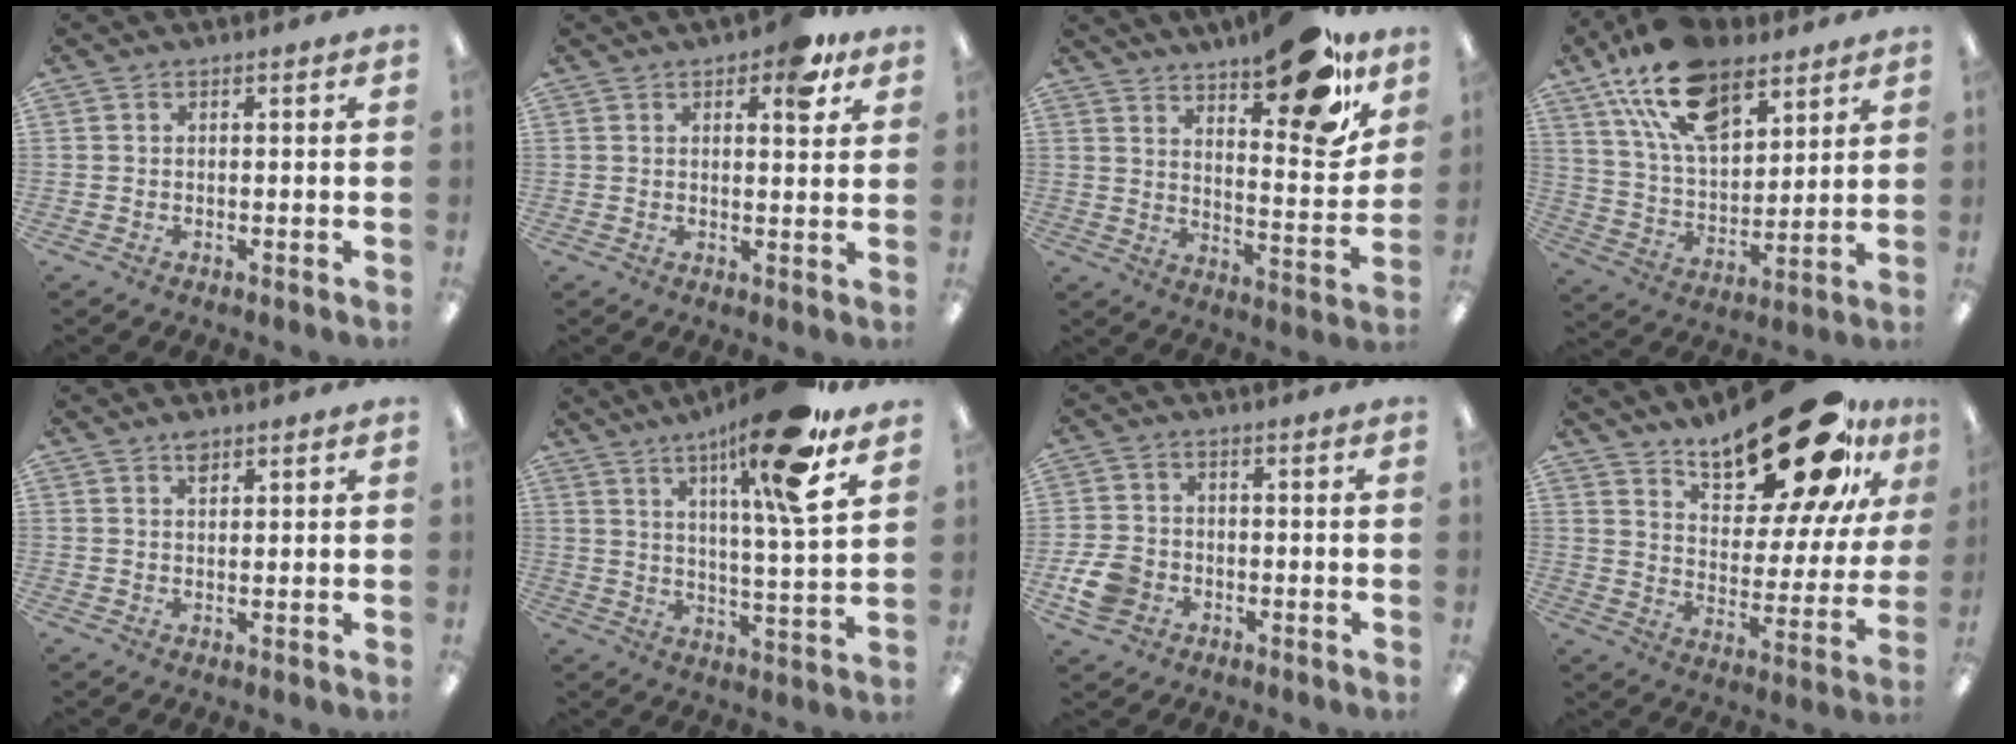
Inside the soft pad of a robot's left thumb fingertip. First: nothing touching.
{"total": 7.1, "force": [4.2, 3.0, 4.9], "torque": [-0.058, -0.015, 0.067]}
{"total": 18.4, "force": [13.1, 6.2, 11.3], "torque": [-0.147, -0.088, 0.212]}
{"total": 19.6, "force": [12.2, 10.2, 11.4], "torque": [-0.205, -0.046, 0.220]}
{"total": 2.2, "force": [1.6, 1.0, 1.1], "torque": [-0.018, -0.004, 0.028]}
{"total": 17.4, "force": [11.4, 1.5, 13.0], "torque": [-0.213, -0.056, 0.167]}
{"total": 7.3, "force": [-2.7, 5.6, 3.8], "torque": [-0.083, 0.009, -0.052]}
{"total": 26.5, "force": [18.9, 9.5, 16.0], "torque": [-0.232, -0.118, 0.309]}